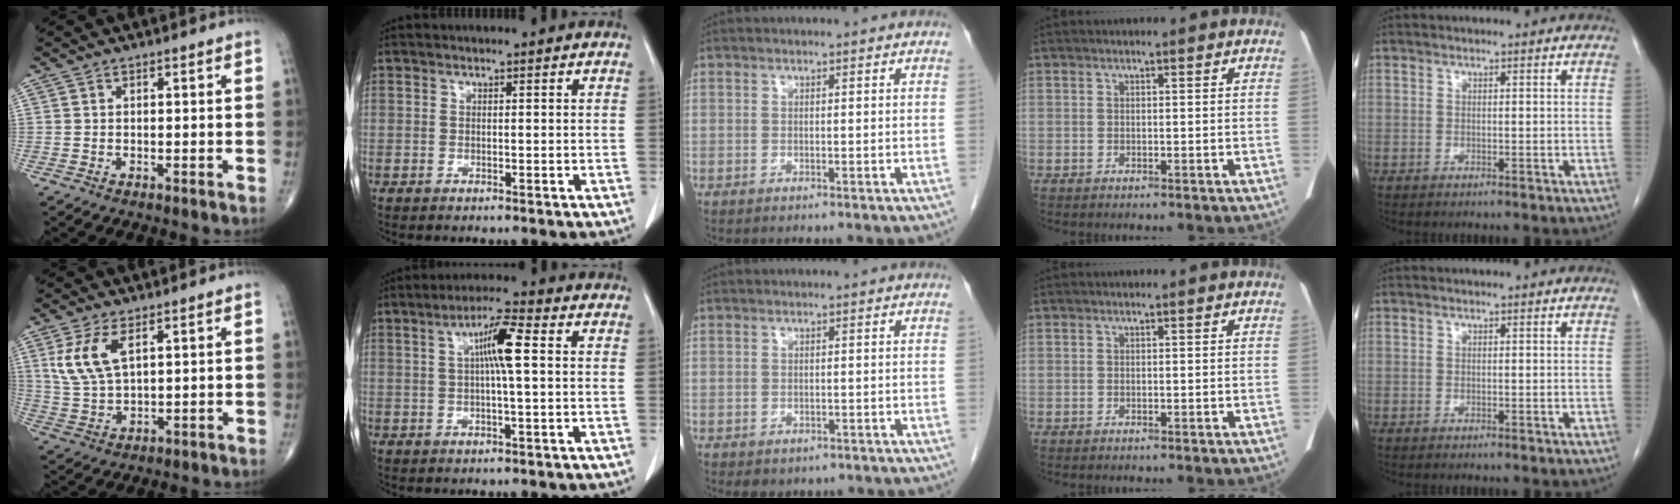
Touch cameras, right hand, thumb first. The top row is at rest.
{"thumb": {"total": 8.5, "force": [3.4, 3.9, 6.7], "torque": [-0.143, -0.007, 0.076]}, "index": {"total": 6.4, "force": [1.2, 0.3, 6.3], "torque": [-0.113, 0.010, 0.018]}, "middle": {"total": 2.8, "force": [-2.0, 1.7, 1.0], "torque": [-0.009, -0.001, -0.020]}}